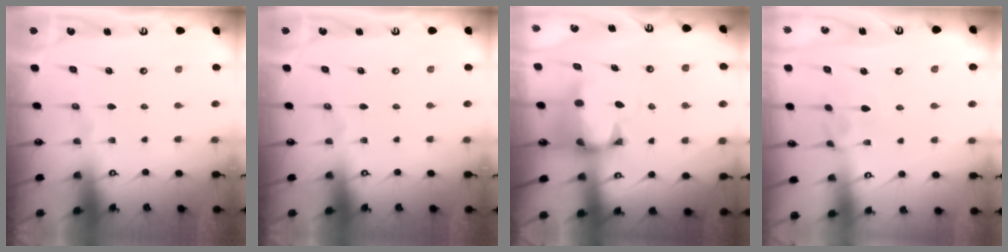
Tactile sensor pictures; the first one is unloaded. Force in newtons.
{"total": 0.0}
{"total": 2.7, "press": 2.3, "slide": 1.4}
{"total": 3.1, "press": 3.0, "slide": 0.7}